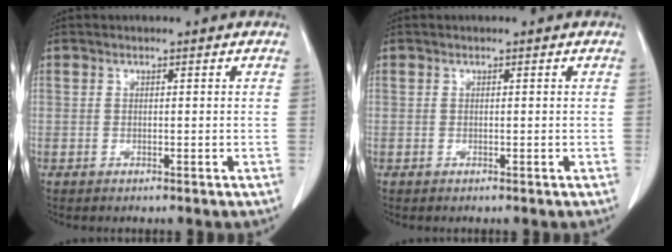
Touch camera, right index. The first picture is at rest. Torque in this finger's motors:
{"motor_torque": [0.00, 0.00, 0.01, 0.00]}